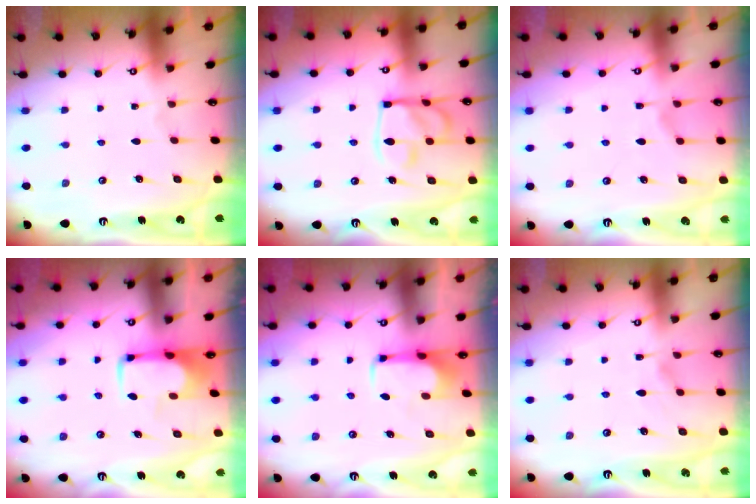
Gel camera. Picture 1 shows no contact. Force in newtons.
{"total": 13.3, "press": 13.2, "slide": 1.5}
{"total": 1.5, "press": 0.9, "slide": 1.2}
{"total": 2.0, "press": 1.9, "slide": 0.4}
{"total": 1.9, "press": 1.8, "slide": 0.6}
{"total": 1.8, "press": 1.6, "slide": 0.9}